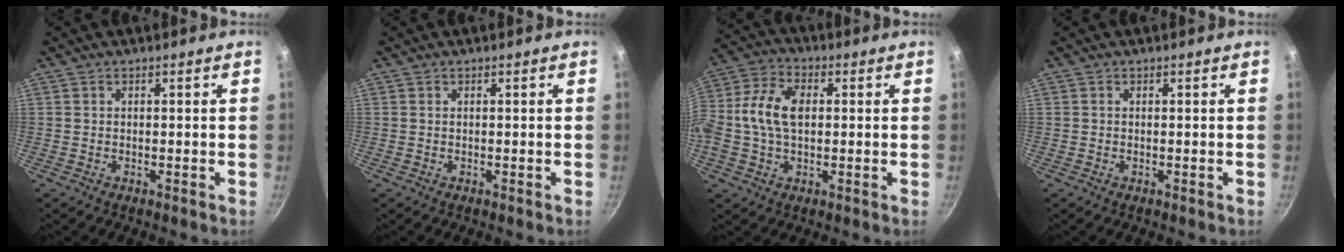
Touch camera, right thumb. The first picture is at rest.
{"total": 0.0}
{"total": 11.3, "force": [0.7, 7.1, 8.7], "torque": [-0.168, 0.024, -0.003]}
{"total": 0.0}